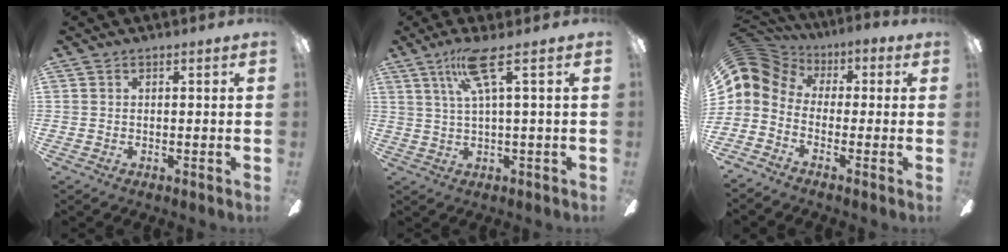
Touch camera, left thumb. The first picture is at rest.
{"total": 9.7, "force": [4.0, 1.9, 8.6], "torque": [-0.158, -0.002, 0.066]}
{"total": 5.7, "force": [-1.6, 4.8, 2.7], "torque": [-0.086, 0.002, -0.033]}